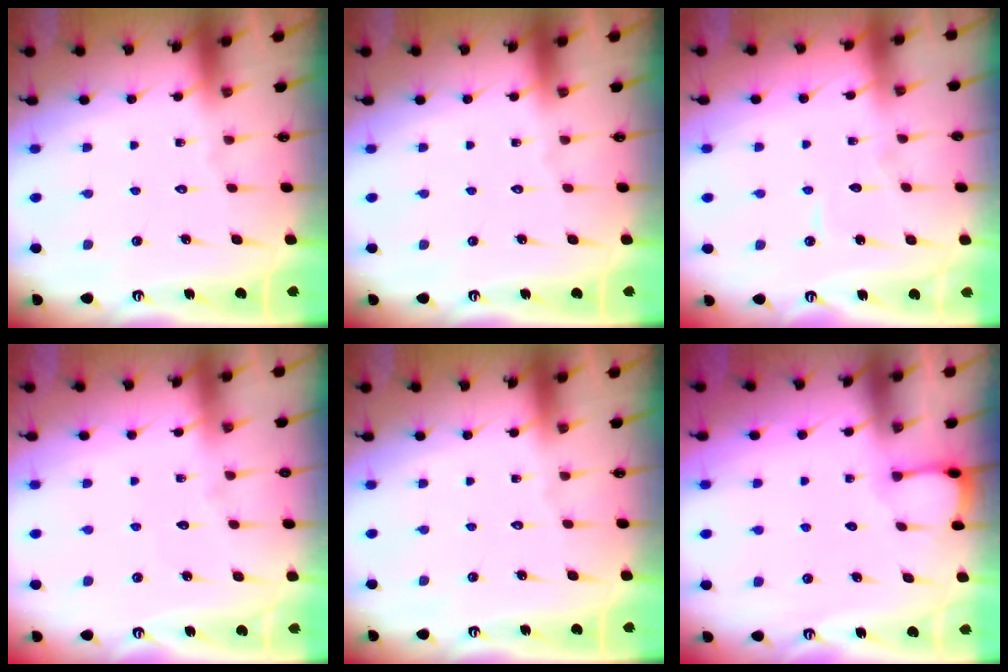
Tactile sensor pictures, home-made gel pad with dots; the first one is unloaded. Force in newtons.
{"total": 0.0}
{"total": 3.7, "press": 3.7, "slide": 0.3}
{"total": 3.2, "press": 3.2, "slide": 0.4}
{"total": 0.0}
{"total": 2.1, "press": 2.1, "slide": 0.2}